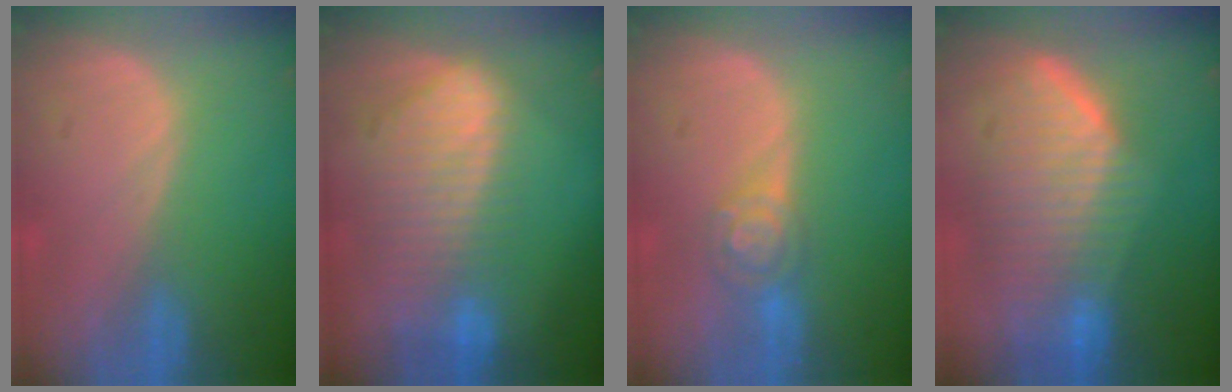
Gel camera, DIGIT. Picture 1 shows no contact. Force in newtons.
{"total": 10.1, "press": 8.5, "slide": 5.4}
{"total": 4.9, "press": 4.3, "slide": 2.5}
{"total": 9.9, "press": 8.9, "slide": 4.2}